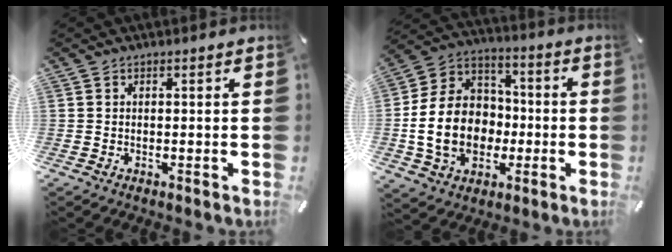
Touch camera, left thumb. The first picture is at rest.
{"total": 17.1, "force": [-3.5, 13.5, 9.9], "torque": [-0.219, 0.022, -0.060]}